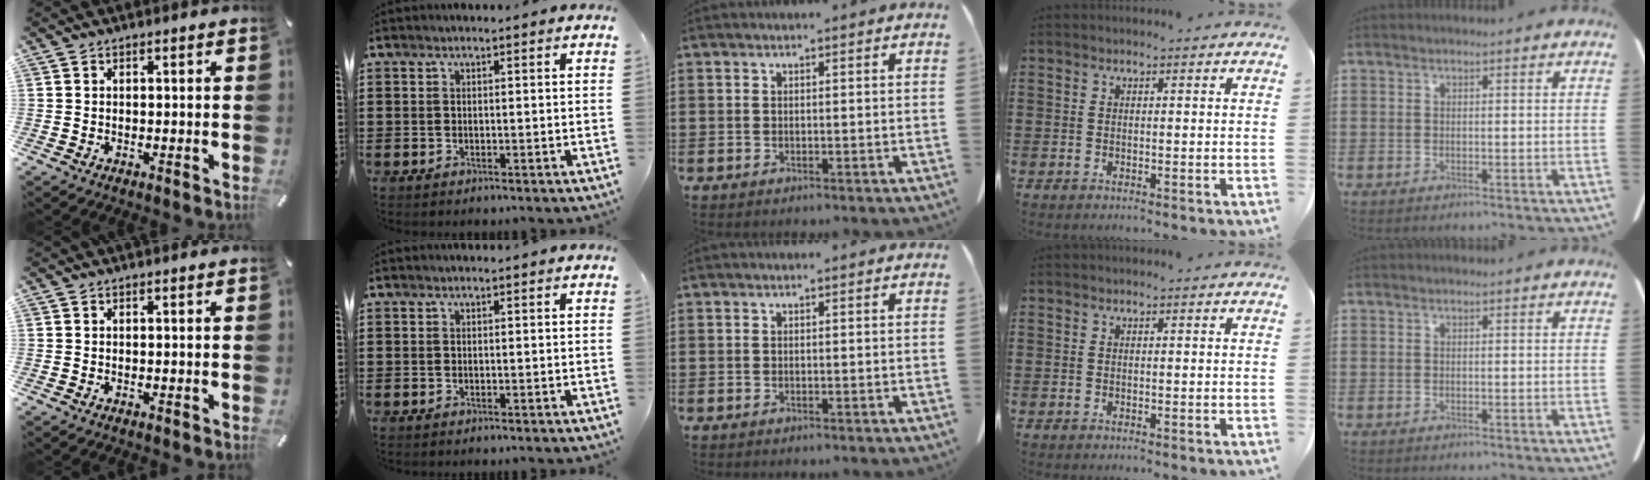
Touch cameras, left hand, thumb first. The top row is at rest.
{}